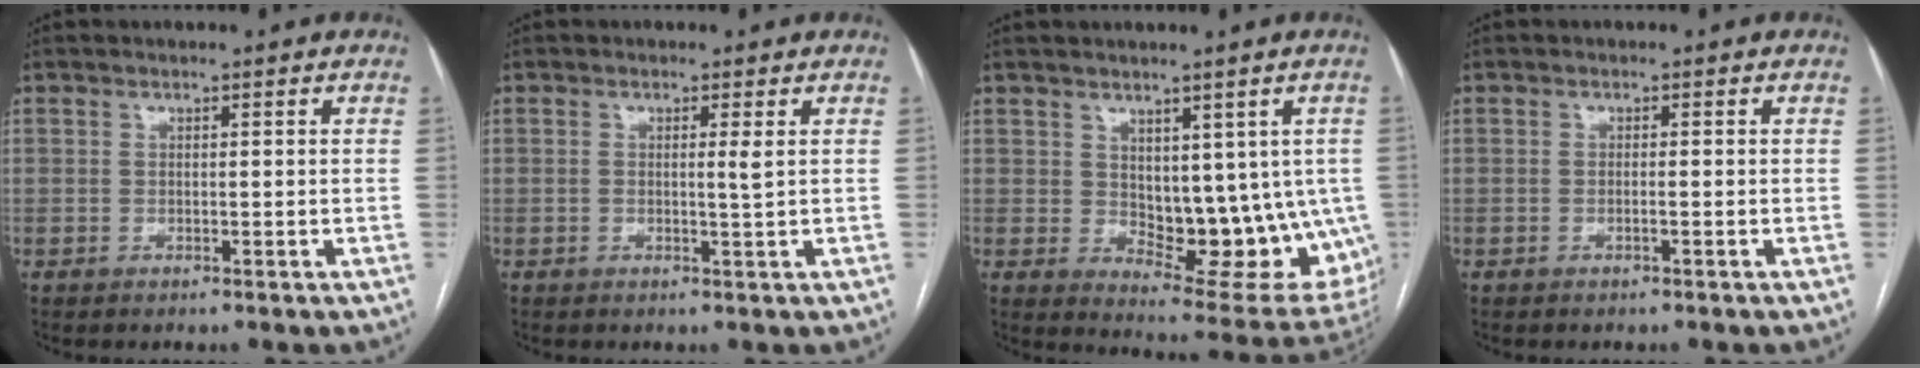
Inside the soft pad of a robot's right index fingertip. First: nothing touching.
{"total": 1.5, "force": [0.3, -0.4, 1.4], "torque": [-0.023, -0.002, 0.004]}
{"total": 14.4, "force": [0.3, 7.4, 12.4], "torque": [-0.141, -0.009, 0.024]}
{"total": 0.6, "force": [-0.2, -0.1, 0.6], "torque": [-0.011, 0.001, -0.003]}